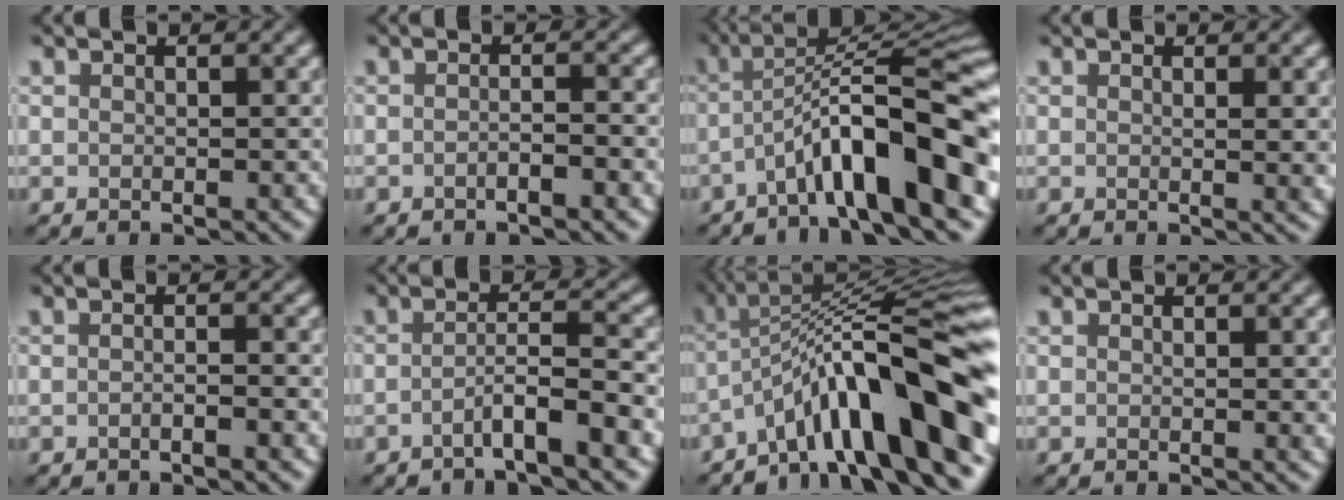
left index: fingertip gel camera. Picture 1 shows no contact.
{"total": 1.6, "force": [-1.3, -0.1, 1.0], "torque": [-0.016, 0.002, -0.016]}
{"total": 11.0, "force": [-4.6, 2.0, 9.7], "torque": [-0.150, 0.021, -0.064]}
{"total": 2.0, "force": [0.3, 0.6, 1.9], "torque": [-0.017, 0.004, 0.012]}
{"total": 1.5, "force": [-1.0, 0.2, 1.2], "torque": [-0.009, -0.005, -0.014]}
{"total": 4.3, "force": [-2.5, 0.0, 3.6], "torque": [-0.058, 0.014, -0.043]}
{"total": 12.0, "force": [-6.0, 1.6, 10.2], "torque": [-0.151, 0.030, -0.083]}
{"total": 0.7, "force": [0.2, 0.1, 0.7], "torque": [-0.006, 0.002, 0.010]}